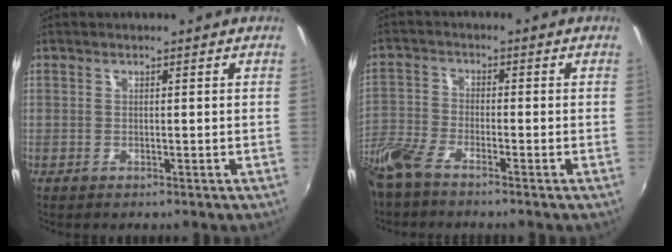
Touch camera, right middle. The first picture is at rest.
{"total": 7.4, "force": [-6.1, 1.6, 3.9], "torque": [-0.099, -0.012, -0.130]}